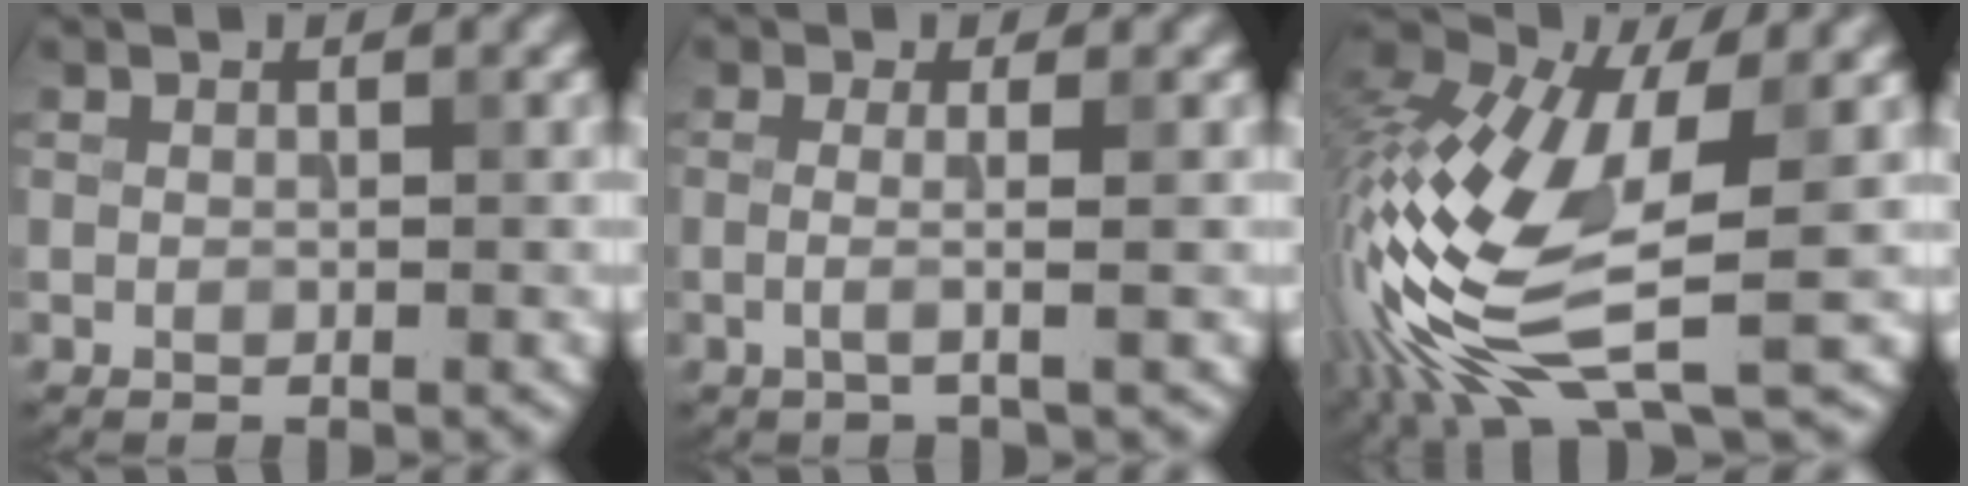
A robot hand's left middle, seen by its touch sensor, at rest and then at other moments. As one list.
[{"total": 2.1, "force": [-0.1, 0.6, 2.0], "torque": [-0.033, -0.004, -0.011]}, {"total": 12.9, "force": [-3.4, 5.2, 11.3], "torque": [-0.249, -0.003, -0.068]}]